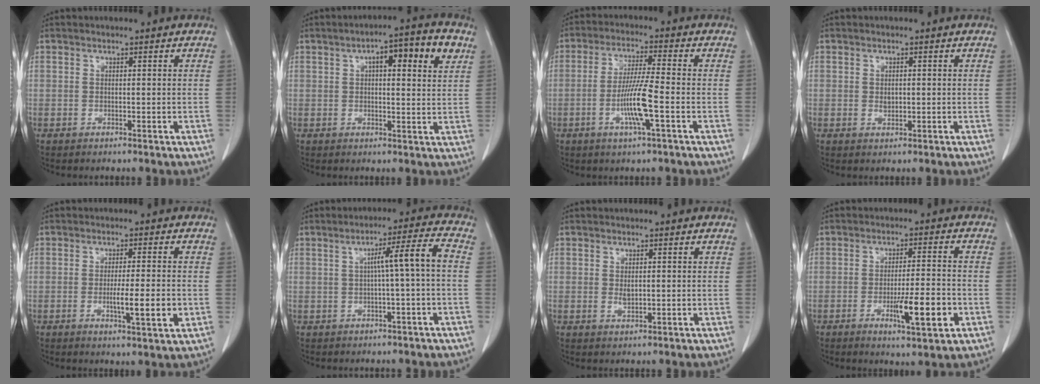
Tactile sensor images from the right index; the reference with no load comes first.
{"total": 8.9, "force": [3.5, 1.9, 7.9], "torque": [-0.116, 0.018, 0.045]}
{"total": 7.9, "force": [-2.5, -0.3, 7.5], "torque": [-0.144, -0.006, -0.050]}
{"total": 1.2, "force": [0.0, 0.7, 0.9], "torque": [-0.017, -0.001, 0.002]}
{"total": 6.5, "force": [-1.6, 0.3, 6.3], "torque": [-0.101, -0.010, -0.024]}
{"total": 6.2, "force": [-0.1, -0.7, 6.2], "torque": [-0.097, 0.018, 0.001]}
{"total": 1.5, "force": [0.0, 0.7, 1.4], "torque": [-0.026, -0.003, 0.003]}
{"total": 8.4, "force": [-3.1, 0.9, 7.7], "torque": [-0.120, -0.010, -0.045]}